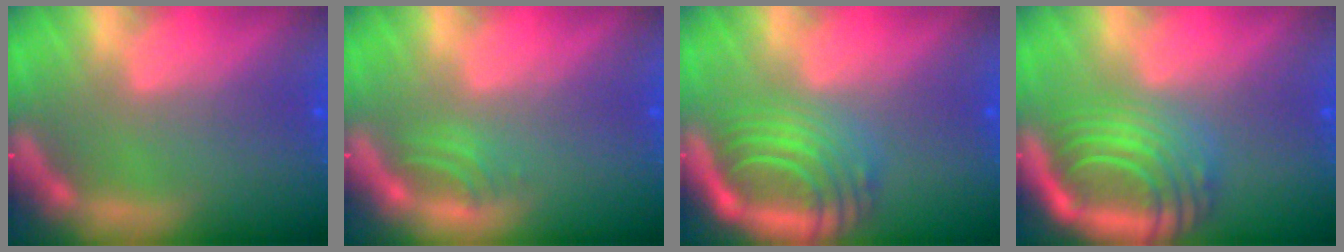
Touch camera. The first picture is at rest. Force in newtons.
{"total": 1.5}
{"total": 8.1}
{"total": 9.5}